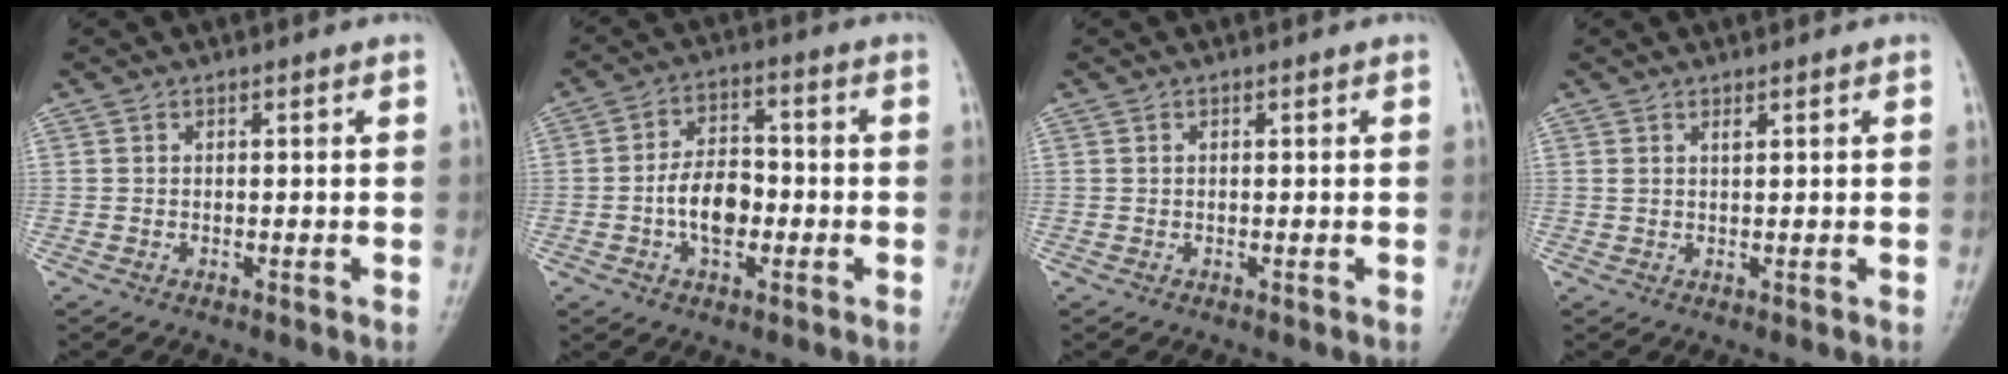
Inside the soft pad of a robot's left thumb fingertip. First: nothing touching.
{"total": 8.2, "force": [-1.8, 5.1, 6.2], "torque": [-0.089, 0.018, -0.041]}
{"total": 0.0}
{"total": 0.9, "force": [0.6, 0.2, 0.6], "torque": [-0.011, -0.002, 0.014]}